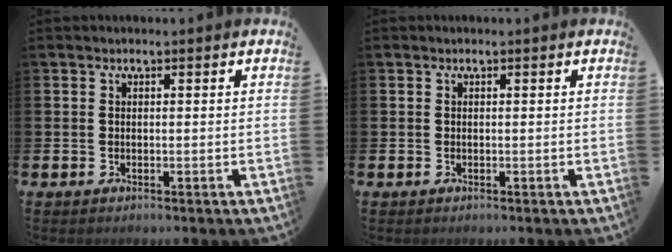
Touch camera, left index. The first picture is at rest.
{"total": 0.0}